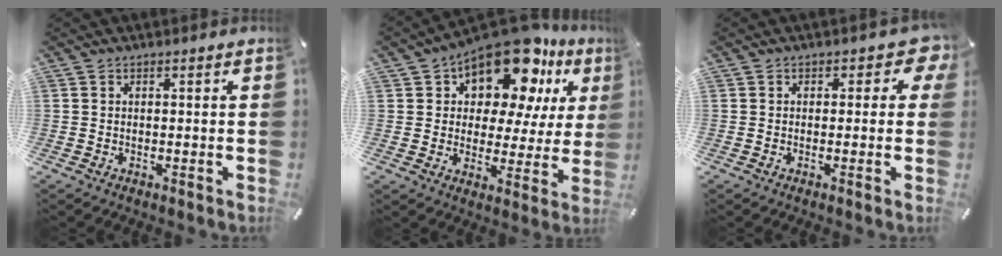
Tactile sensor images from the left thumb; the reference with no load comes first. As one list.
[{"total": 17.0, "force": [12.4, 7.9, 8.6], "torque": [-0.140, -0.093, 0.213]}, {"total": 4.4, "force": [1.2, 2.8, 3.1], "torque": [-0.032, -0.002, 0.014]}]